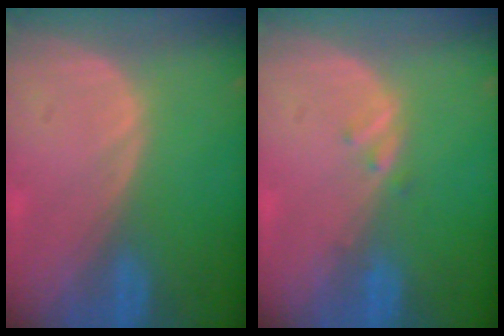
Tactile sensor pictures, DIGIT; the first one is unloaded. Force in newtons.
{"total": 1.1, "press": 1.1, "slide": 0.1}